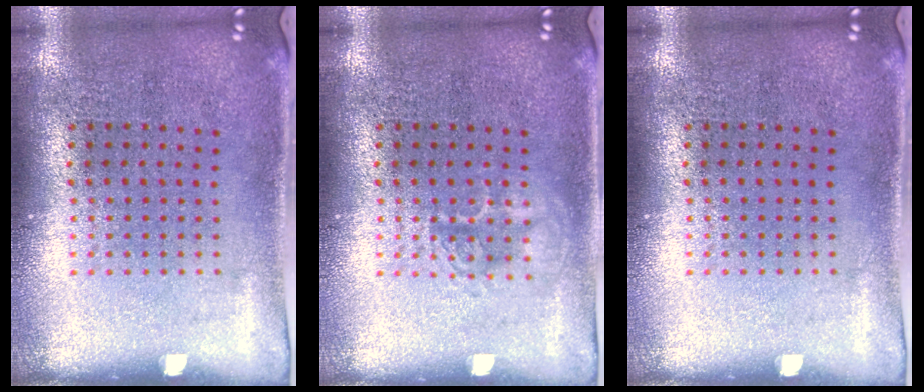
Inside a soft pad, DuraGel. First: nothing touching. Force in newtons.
{"total": 1.7, "press": 1.6, "slide": 0.3}
{"total": 0.0}